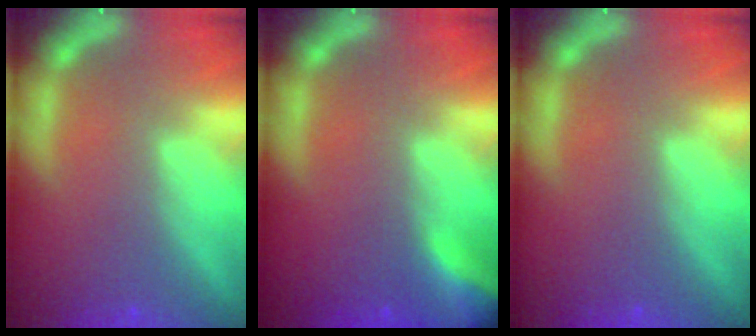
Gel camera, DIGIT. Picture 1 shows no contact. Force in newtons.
{"total": 5.4}
{"total": 0.0}